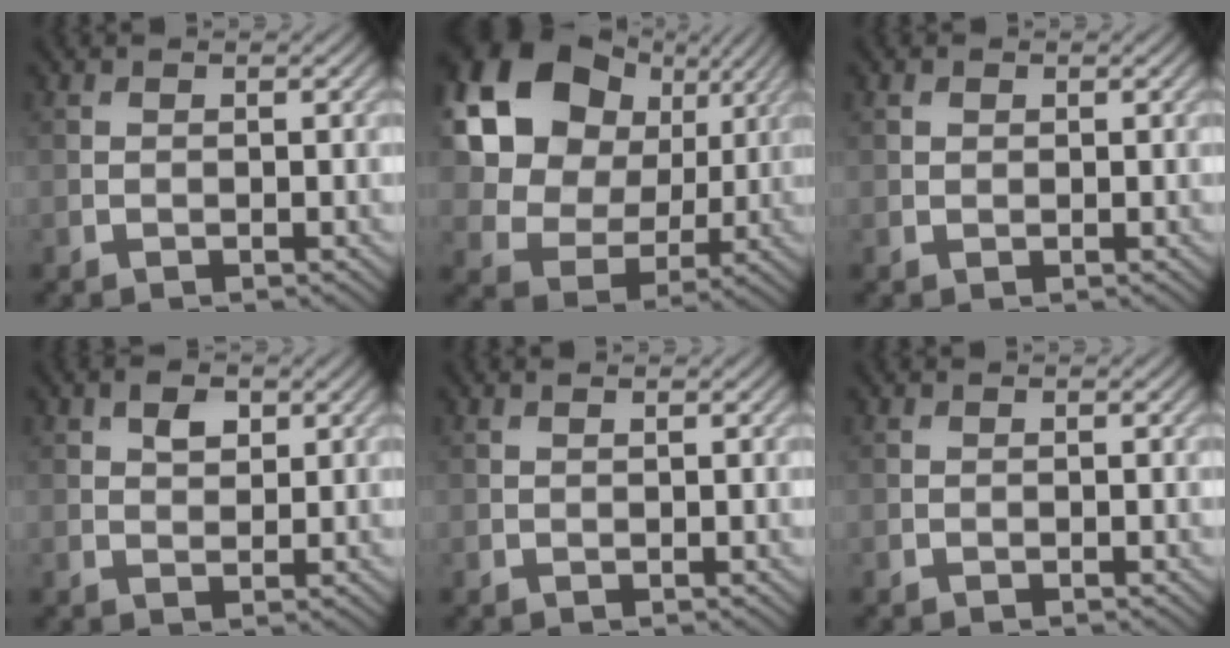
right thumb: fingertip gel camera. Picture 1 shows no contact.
{"total": 18.2, "force": [6.9, 14.1, 9.3], "torque": [-0.253, 0.052, 0.141]}
{"total": 0.6, "force": [0.4, 0.4, 0.2], "torque": [-0.003, -0.003, 0.009]}
{"total": 2.7, "force": [1.3, 1.6, 1.7], "torque": [-0.031, 0.001, 0.023]}
{"total": 0.6, "force": [0.5, 0.0, 0.4], "torque": [-0.009, 0.003, 0.007]}
{"total": 0.0}